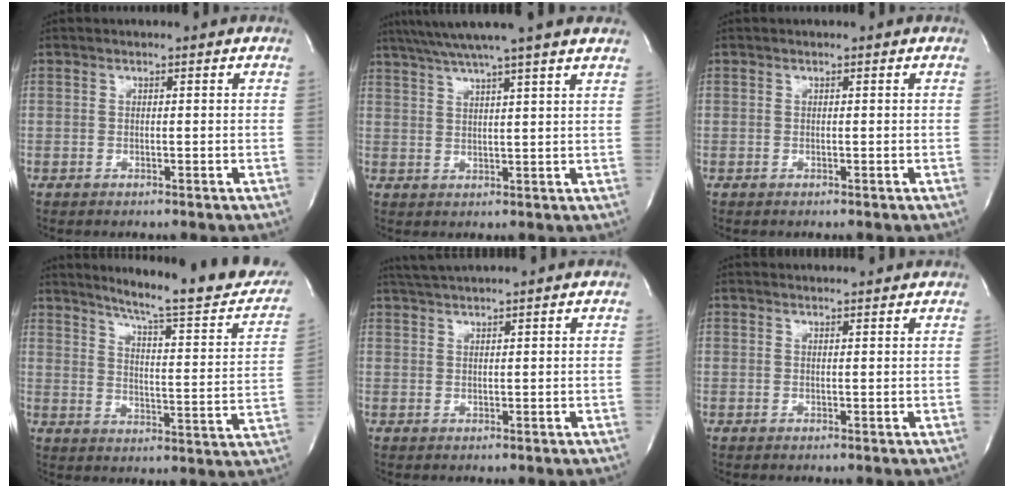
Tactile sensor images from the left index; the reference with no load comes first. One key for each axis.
{"total": 13.2, "fx": 11.1, "fy": -1.1, "fz": 7.0, "tx": -0.126, "ty": 0.025, "tz": 0.147}
{"total": 0.0}
{"total": 21.4, "fx": 18.4, "fy": 1.6, "fz": 10.7, "tx": -0.146, "ty": -0.050, "tz": 0.231}
{"total": 3.7, "fx": 3.3, "fy": -0.9, "fz": 1.3, "tx": -0.022, "ty": 0.018, "tz": 0.064}
{"total": 4.5, "fx": 4.4, "fy": 0.2, "fz": 0.9, "tx": -0.016, "ty": 0.018, "tz": 0.048}